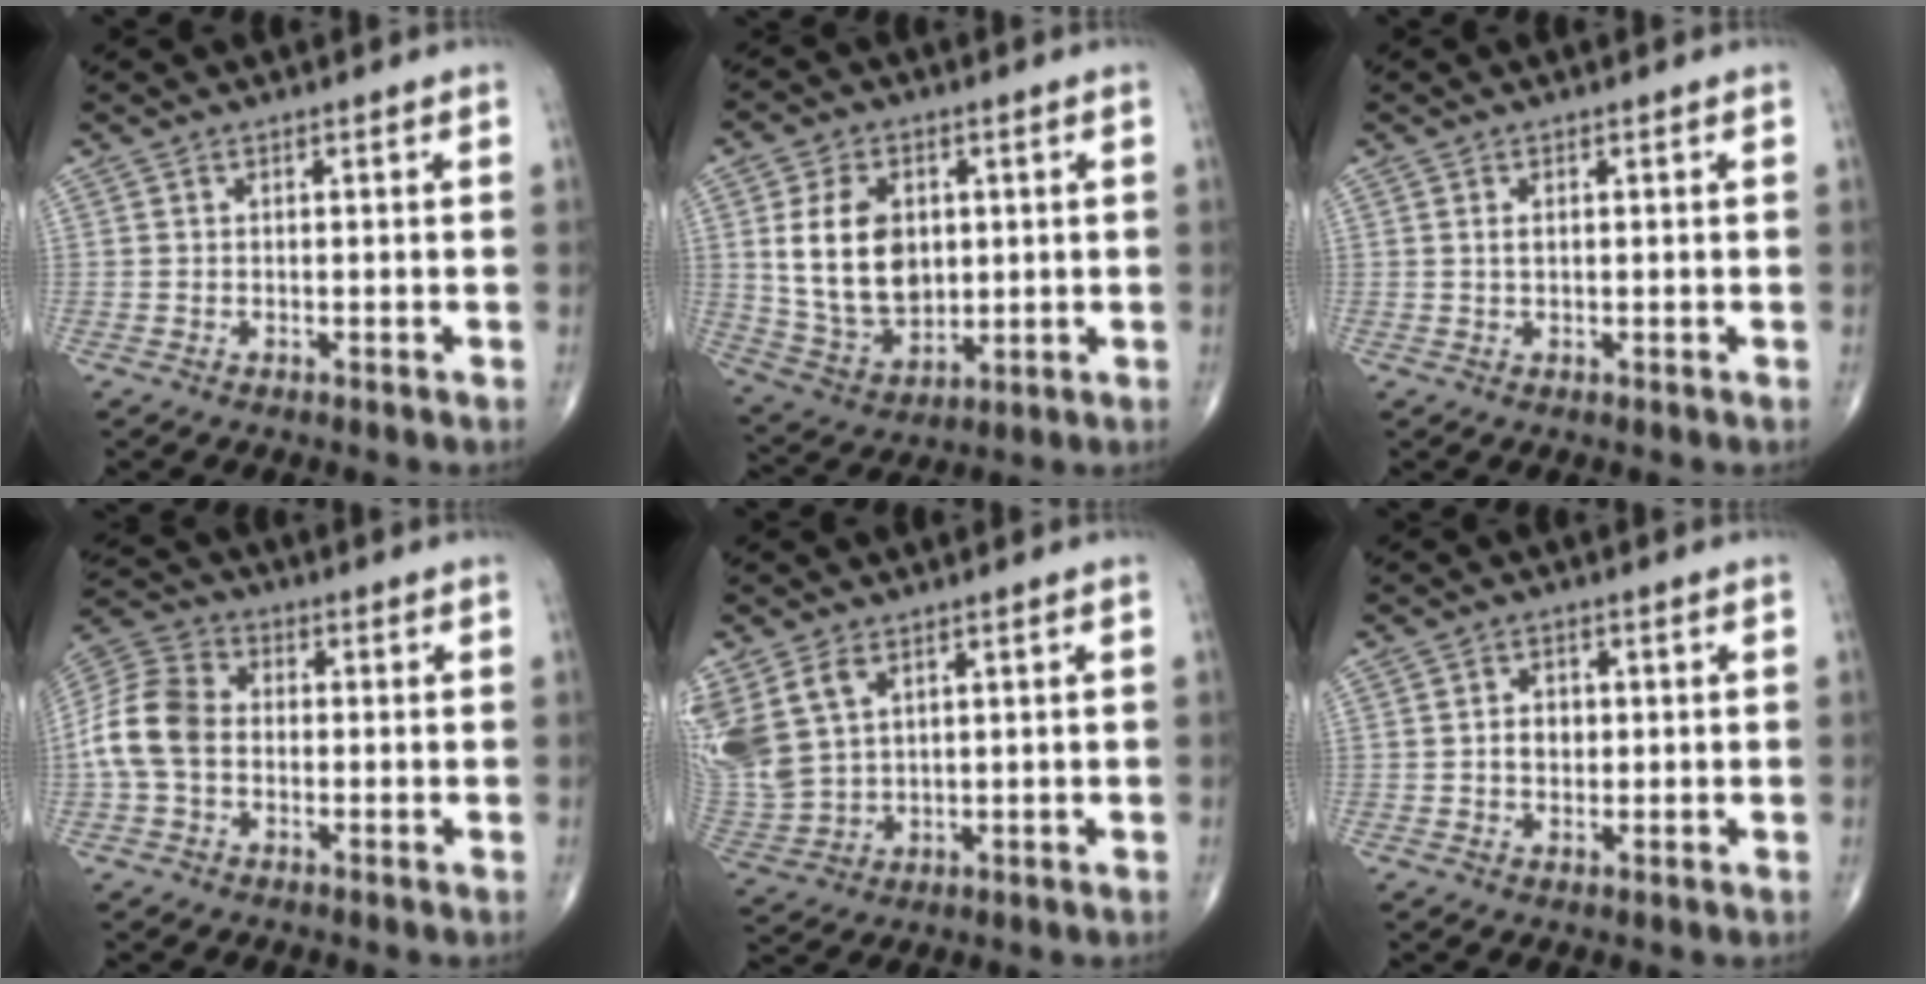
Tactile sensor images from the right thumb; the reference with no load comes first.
{"total": 14.6, "force": [2.3, 10.1, 10.2], "torque": [-0.155, -0.014, 0.057]}
{"total": 1.5, "force": [0.4, 0.8, 1.2], "torque": [-0.024, 0.002, 0.009]}
{"total": 10.6, "force": [-1.1, 7.8, 7.1], "torque": [-0.143, 0.031, -0.034]}
{"total": 14.1, "force": [5.8, 9.6, 8.5], "torque": [-0.213, -0.005, 0.134]}
{"total": 3.7, "force": [0.2, 2.8, 2.4], "torque": [-0.027, 0.004, 0.003]}